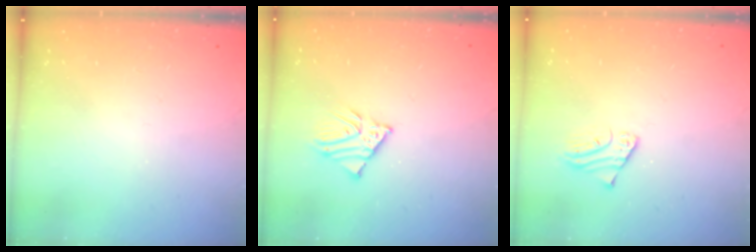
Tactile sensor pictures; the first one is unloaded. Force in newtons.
{"total": 4.1, "press": 4.1, "slide": 0.3}
{"total": 2.6, "press": 2.6, "slide": 0.2}